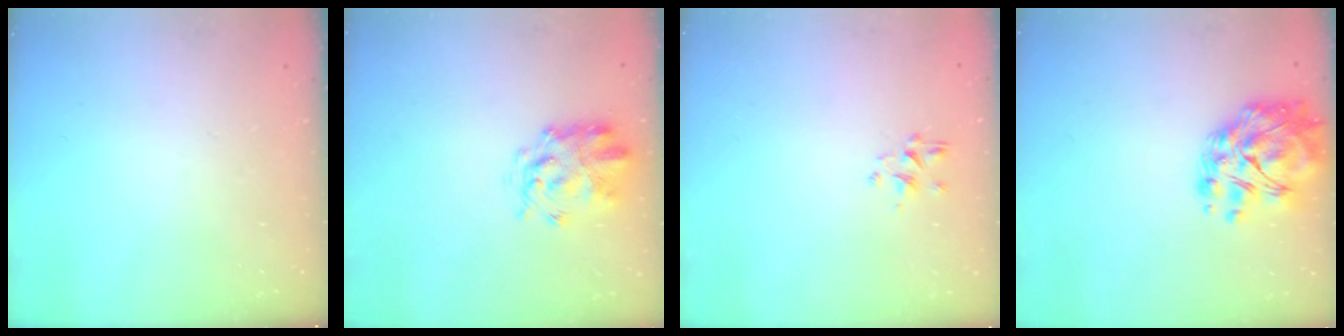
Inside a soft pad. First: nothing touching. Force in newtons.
{"total": 3.7, "press": 3.6, "slide": 1.0}
{"total": 1.5, "press": 1.4, "slide": 0.7}
{"total": 13.5, "press": 12.6, "slide": 4.8}